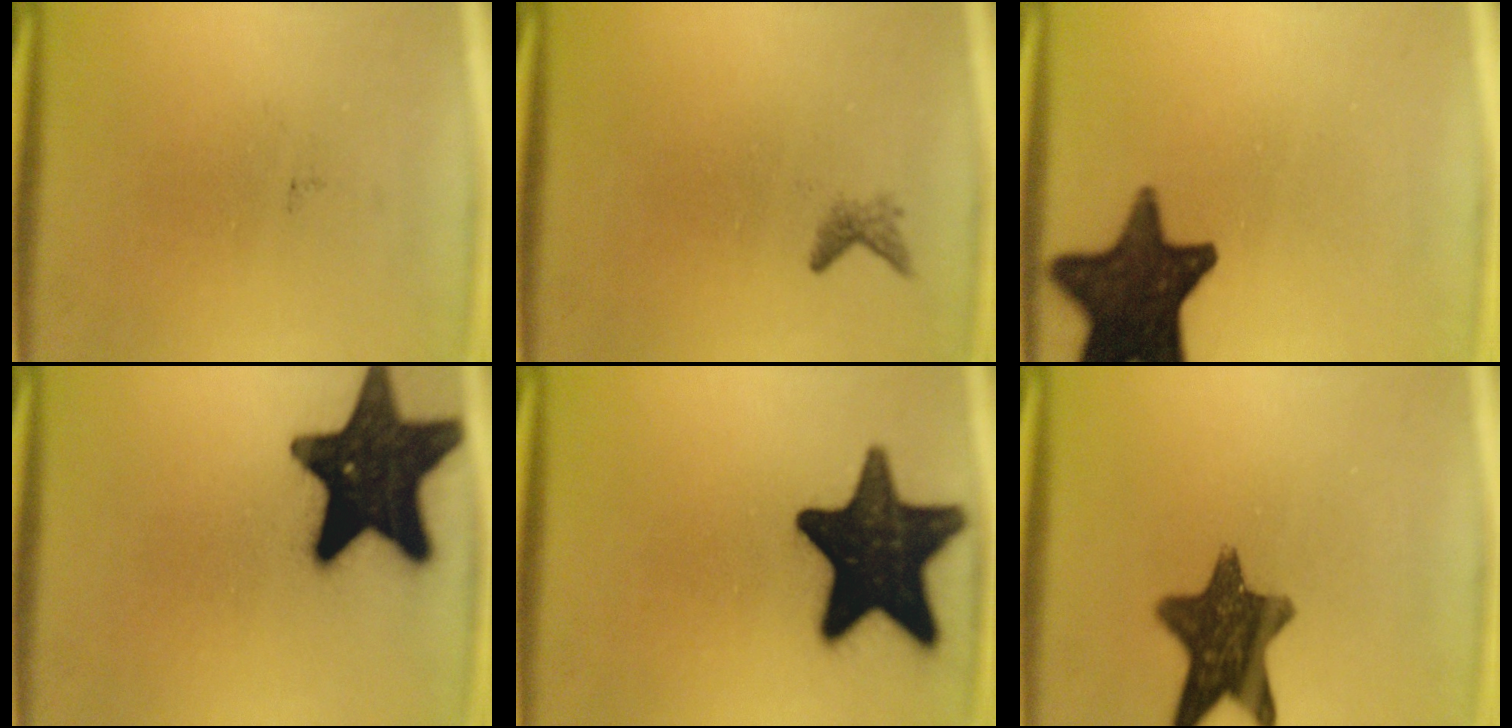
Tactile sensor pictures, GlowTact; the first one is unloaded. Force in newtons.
{"total": 1.1}
{"total": 16.3}
{"total": 19.5}
{"total": 18.4}
{"total": 11.8}